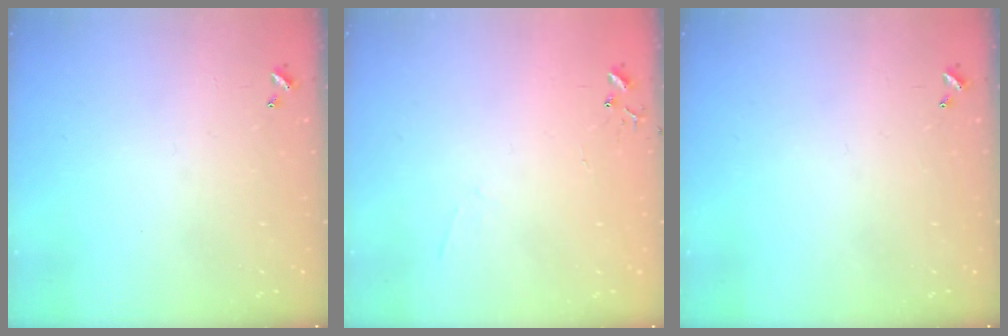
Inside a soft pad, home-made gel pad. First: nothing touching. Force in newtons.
{"total": 4.4, "press": 4.4, "slide": 0.4}
{"total": 0.0}